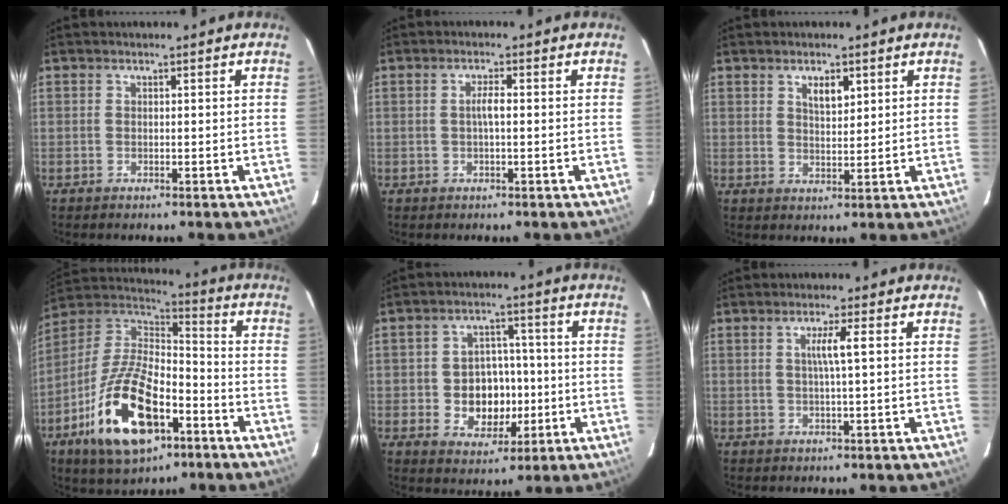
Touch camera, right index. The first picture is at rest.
{"total": 2.0, "force": [0.0, 0.3, 2.0], "torque": [-0.038, 0.004, -0.002]}
{"total": 3.7, "force": [1.9, 1.6, 2.7], "torque": [-0.042, 0.003, 0.034]}
{"total": 21.8, "force": [-9.8, 10.5, 16.4], "torque": [-0.334, -0.014, -0.169]}
{"total": 9.5, "force": [-1.7, 7.9, 5.1], "torque": [-0.108, 0.011, -0.010]}
{"total": 3.3, "force": [0.6, -0.5, 3.2], "torque": [-0.059, 0.000, 0.011]}